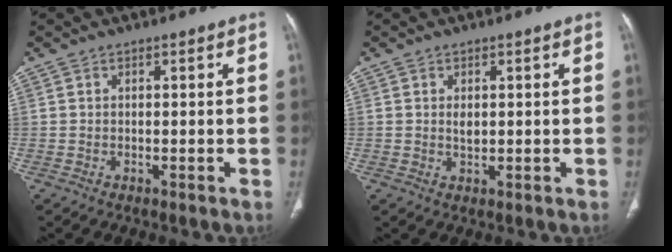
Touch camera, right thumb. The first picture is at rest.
{"total": 1.6, "force": [0.4, 0.9, 1.3], "torque": [-0.018, -0.010, 0.008]}